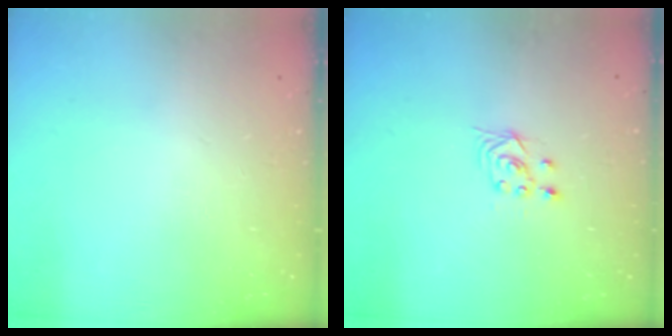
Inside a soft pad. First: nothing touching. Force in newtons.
{"total": 2.9, "press": 2.5, "slide": 1.4}